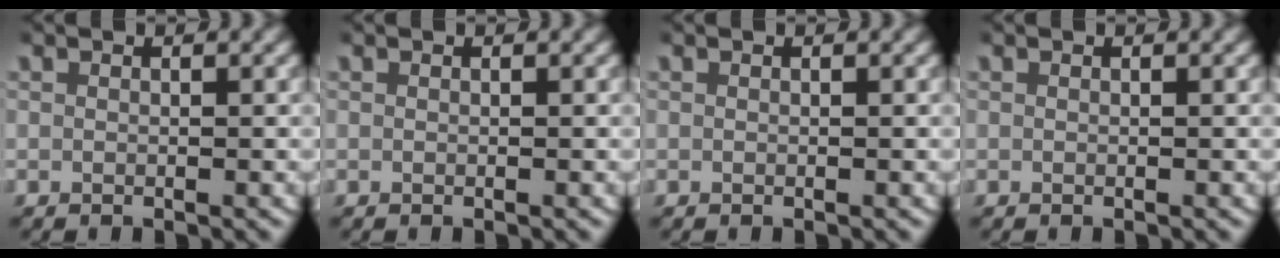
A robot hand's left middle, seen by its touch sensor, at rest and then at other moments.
{"total": 0.0}
{"total": 0.0}
{"total": 0.0}